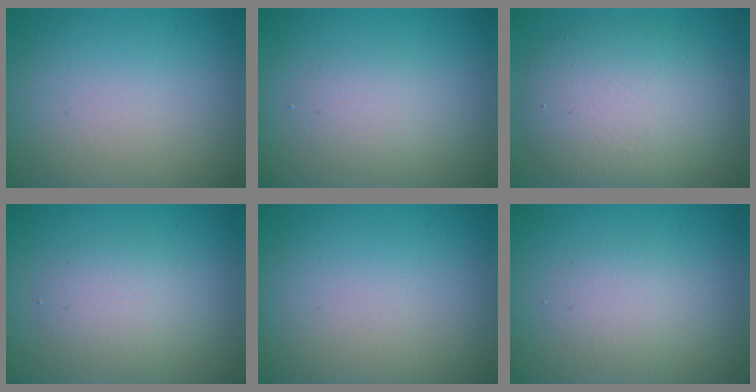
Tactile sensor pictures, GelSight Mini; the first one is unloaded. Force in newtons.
{"total": 1.9, "press": 1.9, "slide": 0.1}
{"total": 6.5, "press": 6.4, "slide": 0.5}
{"total": 2.7, "press": 2.7, "slide": 0.0}
{"total": 0.0}
{"total": 2.1, "press": 2.1, "slide": 0.2}